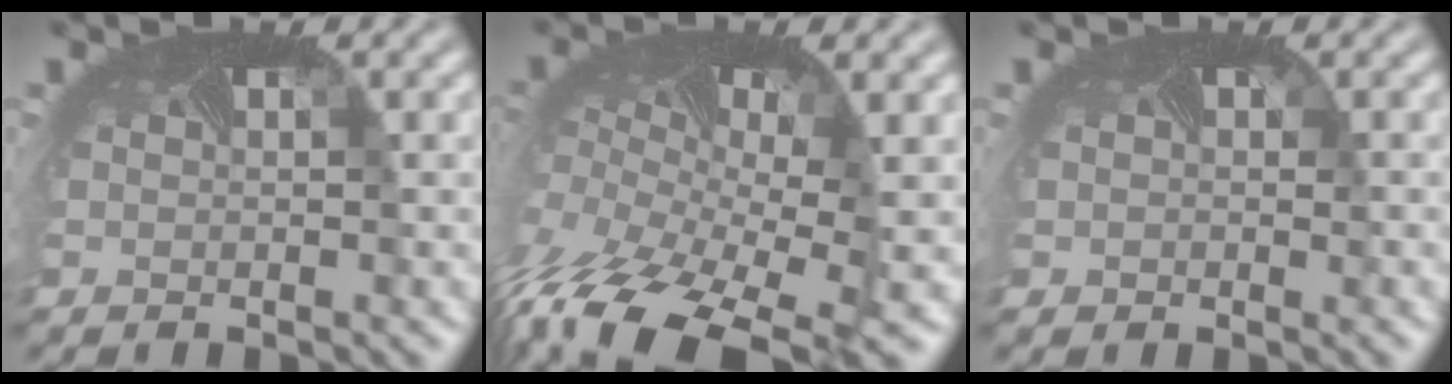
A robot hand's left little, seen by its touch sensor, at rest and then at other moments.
{"total": 12.0, "force": [-7.1, 5.7, 7.9], "torque": [-0.211, -0.059, -0.108]}
{"total": 1.1, "force": [0.1, 1.1, -0.1], "torque": [-0.004, -0.005, -0.002]}